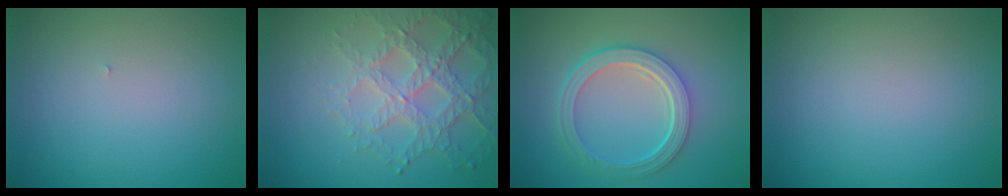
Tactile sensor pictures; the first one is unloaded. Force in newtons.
{"total": 4.7, "press": 4.1, "slide": 2.3}
{"total": 5.4, "press": 4.0, "slide": 3.6}
{"total": 0.0}